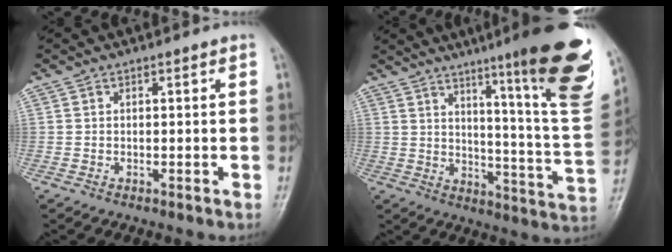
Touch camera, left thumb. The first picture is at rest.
{"total": 23.3, "force": [13.7, 1.9, 18.8], "torque": [-0.227, -0.075, 0.190]}